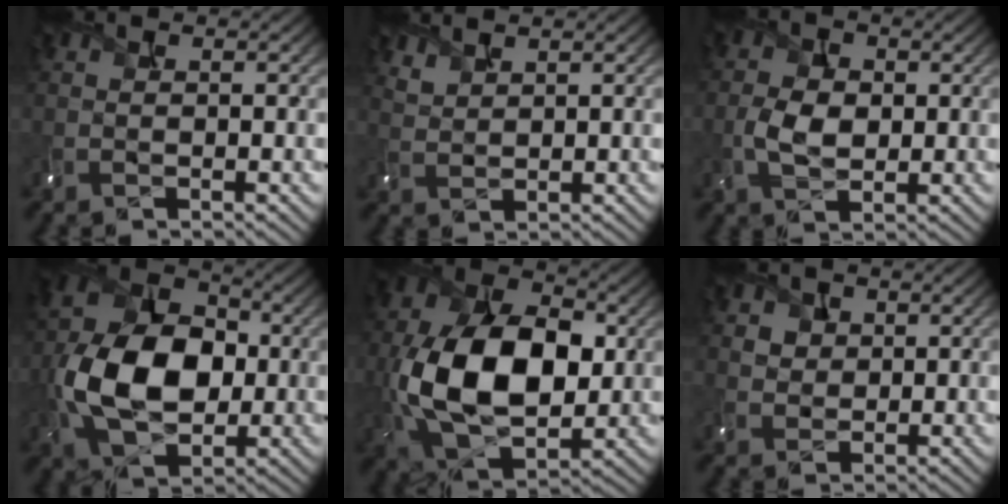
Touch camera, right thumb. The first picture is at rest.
{"total": 2.2, "force": [2.2, 0.3, 0.4], "torque": [-0.013, 0.007, 0.050]}
{"total": 3.5, "force": [-0.6, 2.6, 2.3], "torque": [-0.054, -0.002, -0.011]}
{"total": 13.3, "force": [-1.6, 9.0, 9.6], "torque": [-0.204, 0.004, -0.034]}
{"total": 14.9, "force": [-0.7, 9.7, 11.3], "torque": [-0.230, 0.000, -0.010]}
{"total": 1.9, "force": [0.8, 1.7, 0.1], "torque": [-0.008, -0.001, 0.022]}